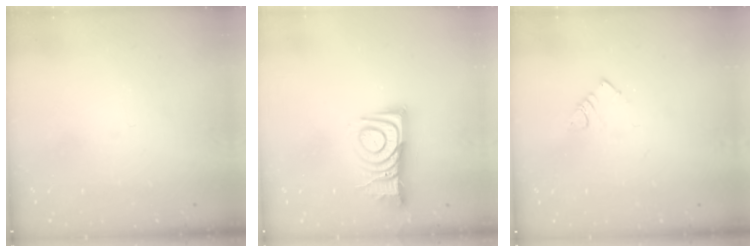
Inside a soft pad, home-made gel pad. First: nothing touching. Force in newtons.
{"total": 10.1, "press": 10.0, "slide": 0.9}
{"total": 2.9, "press": 2.9, "slide": 0.5}